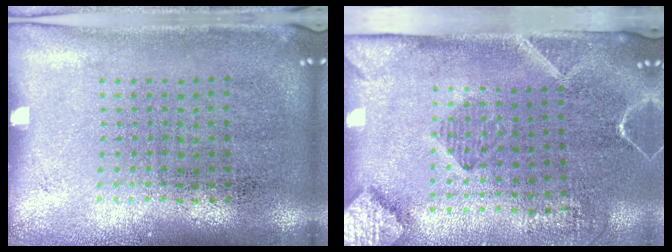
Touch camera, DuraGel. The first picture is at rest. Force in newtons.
{"total": 2.9, "press": 2.1, "slide": 2.0}